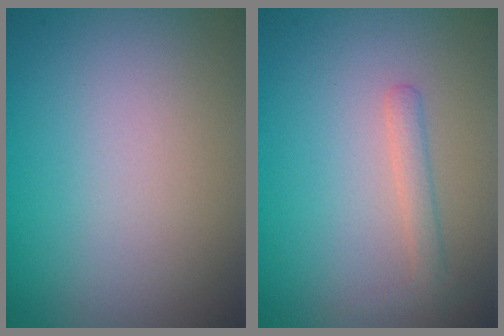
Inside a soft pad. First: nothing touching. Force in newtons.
{"total": 1.6, "press": 1.6, "slide": 0.1}